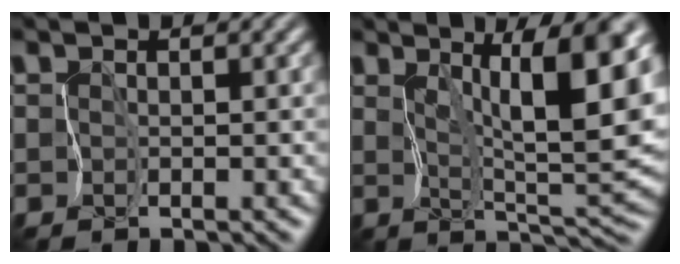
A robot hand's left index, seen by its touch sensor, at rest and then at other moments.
{"total": 9.8, "force": [3.4, 2.3, 8.9], "torque": [-0.128, -0.005, 0.056]}